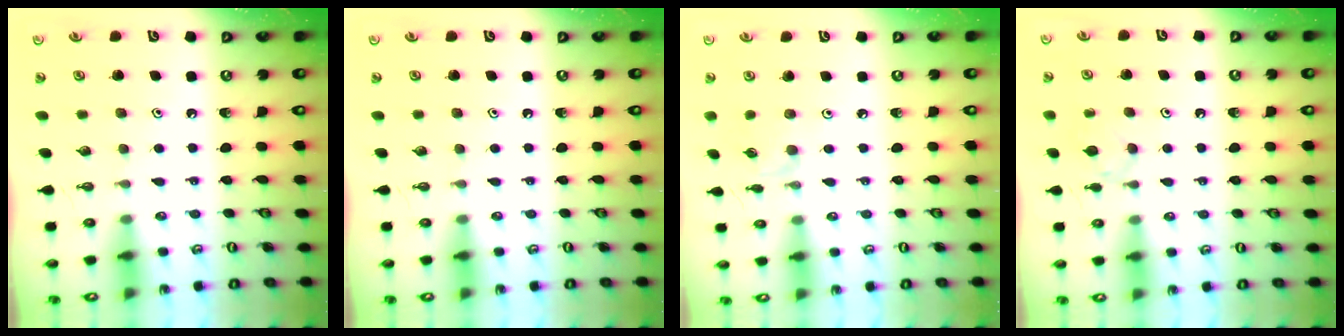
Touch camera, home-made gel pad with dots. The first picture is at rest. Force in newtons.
{"total": 0.0}
{"total": 2.0, "press": 1.9, "slide": 0.4}
{"total": 2.9, "press": 2.8, "slide": 0.6}